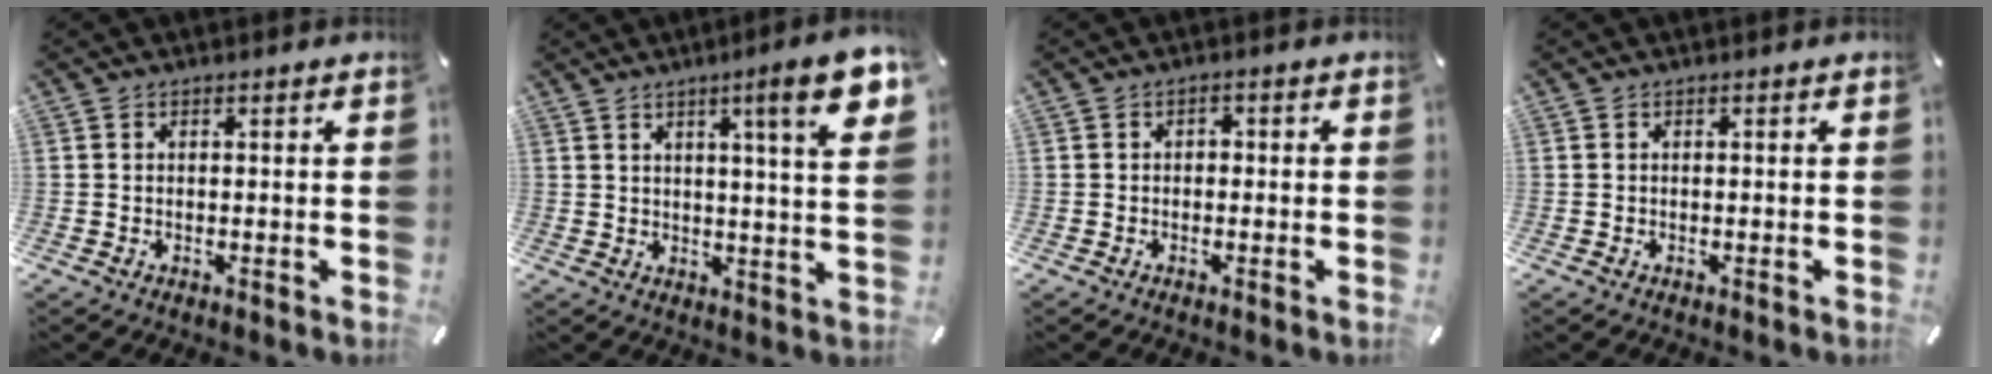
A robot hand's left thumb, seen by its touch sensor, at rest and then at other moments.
{"total": 12.2, "force": [5.7, 1.1, 10.8], "torque": [-0.162, -0.023, 0.083]}
{"total": 1.1, "force": [-0.5, 0.9, 0.5], "torque": [-0.011, 0.006, -0.013]}
{"total": 0.0}